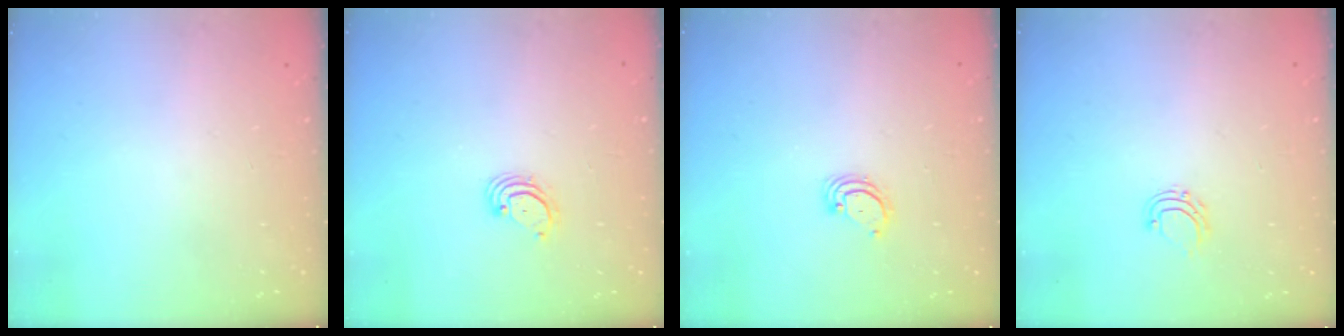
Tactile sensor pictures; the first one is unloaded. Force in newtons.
{"total": 3.0, "press": 3.0, "slide": 0.3}
{"total": 2.8, "press": 2.8, "slide": 0.2}
{"total": 5.2, "press": 5.2, "slide": 0.4}